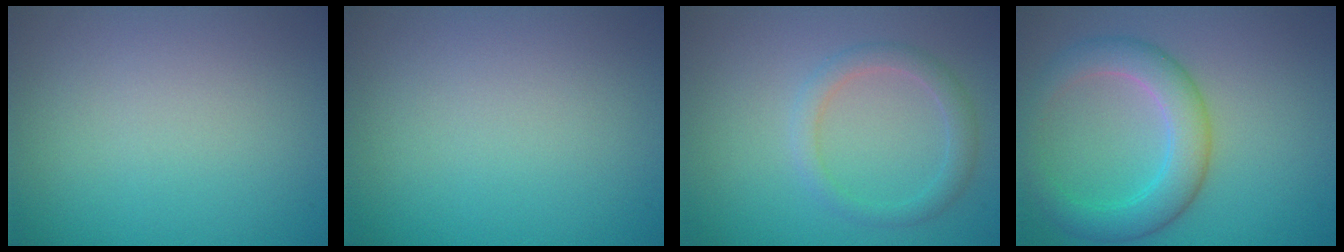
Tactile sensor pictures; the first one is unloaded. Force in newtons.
{"total": 0.0}
{"total": 2.3, "press": 2.3, "slide": 0.1}
{"total": 4.5, "press": 4.5, "slide": 0.1}